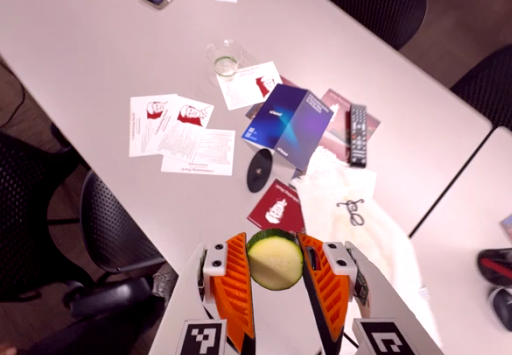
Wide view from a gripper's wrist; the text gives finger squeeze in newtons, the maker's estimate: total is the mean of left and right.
{"total": 10.8, "left": 10.7, "right": 11.0}